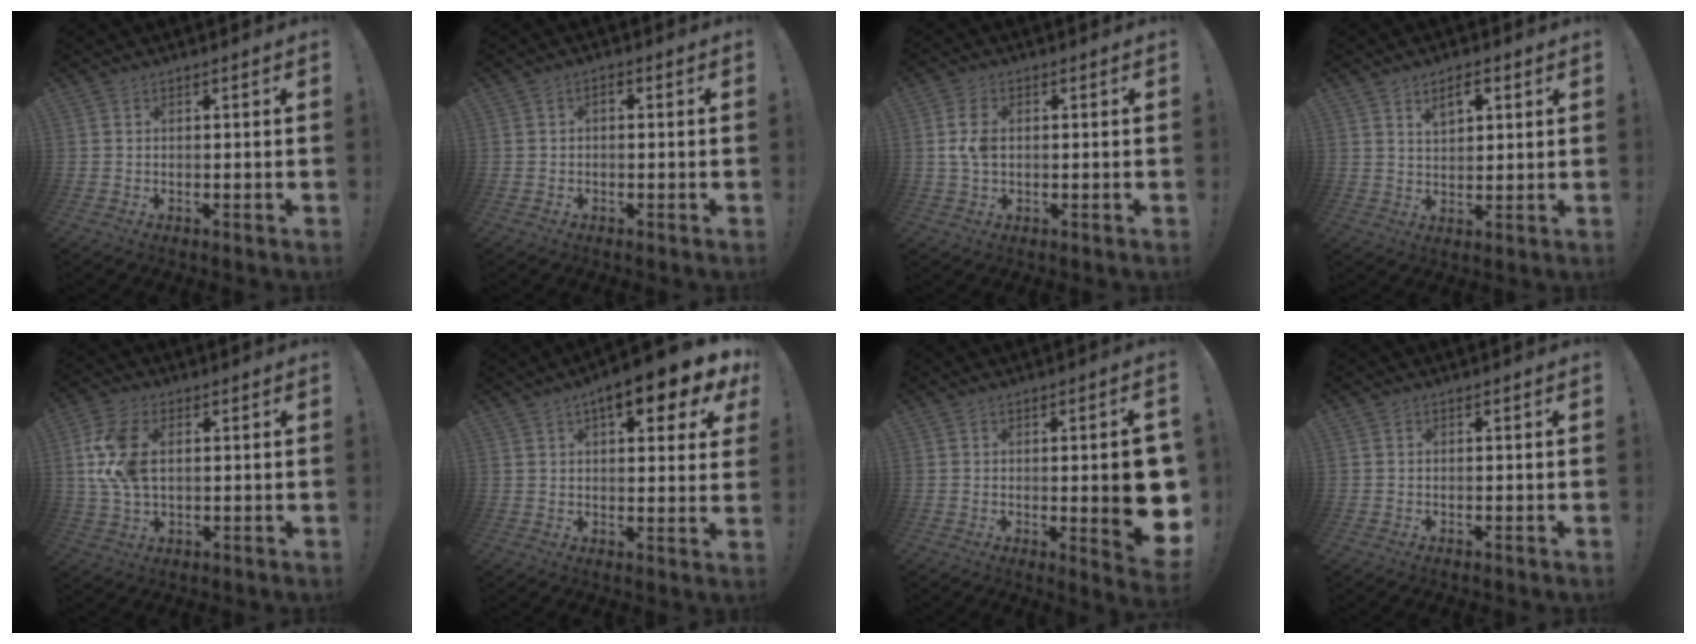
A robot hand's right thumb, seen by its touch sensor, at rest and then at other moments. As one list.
[{"total": 1.2, "force": [-0.6, 0.6, 0.9], "torque": [-0.019, 0.008, -0.009]}, {"total": 5.3, "force": [0.4, 3.4, 4.1], "torque": [-0.083, 0.006, 0.007]}, {"total": 6.0, "force": [3.2, 3.2, 4.0], "torque": [-0.054, -0.009, 0.052]}, {"total": 11.9, "force": [1.9, 7.6, 9.0], "torque": [-0.177, 0.000, 0.038]}, {"total": 11.6, "force": [6.2, 3.4, 9.1], "torque": [-0.117, -0.034, 0.095]}, {"total": 11.4, "force": [-0.5, 2.2, 11.2], "torque": [-0.138, -0.014, -0.006]}, {"total": 0.0}]